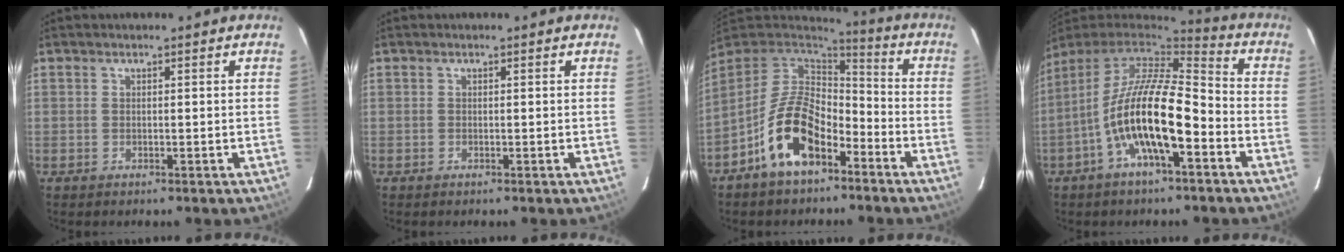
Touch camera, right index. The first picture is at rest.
{"total": 0.0}
{"total": 14.3, "force": [-7.3, 7.7, 9.5], "torque": [-0.189, 0.011, -0.127]}
{"total": 15.9, "force": [-5.9, 4.6, 14.1], "torque": [-0.263, -0.008, -0.114]}